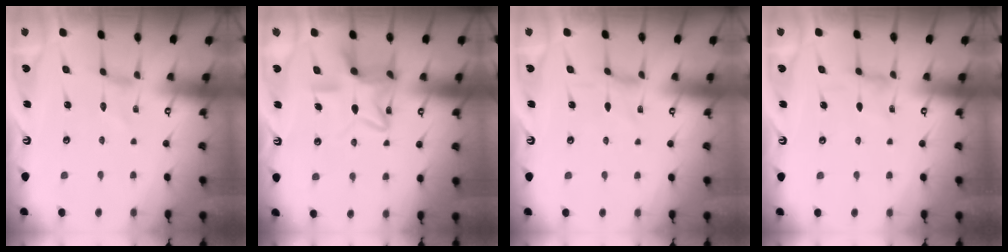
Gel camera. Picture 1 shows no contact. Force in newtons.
{"total": 11.9, "press": 11.8, "slide": 1.1}
{"total": 0.0}
{"total": 2.5, "press": 2.4, "slide": 0.5}